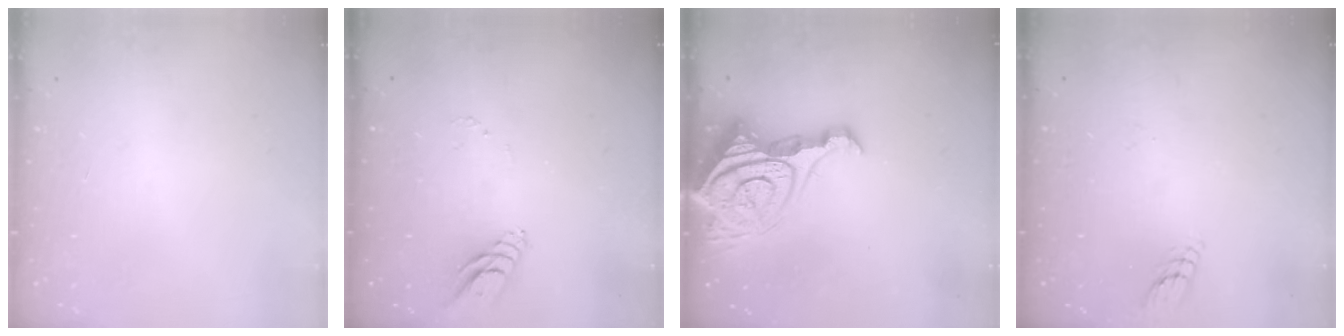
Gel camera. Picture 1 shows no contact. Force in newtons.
{"total": 6.2, "press": 6.2, "slide": 0.5}
{"total": 20.6, "press": 20.5, "slide": 2.0}
{"total": 4.0, "press": 4.0, "slide": 0.4}